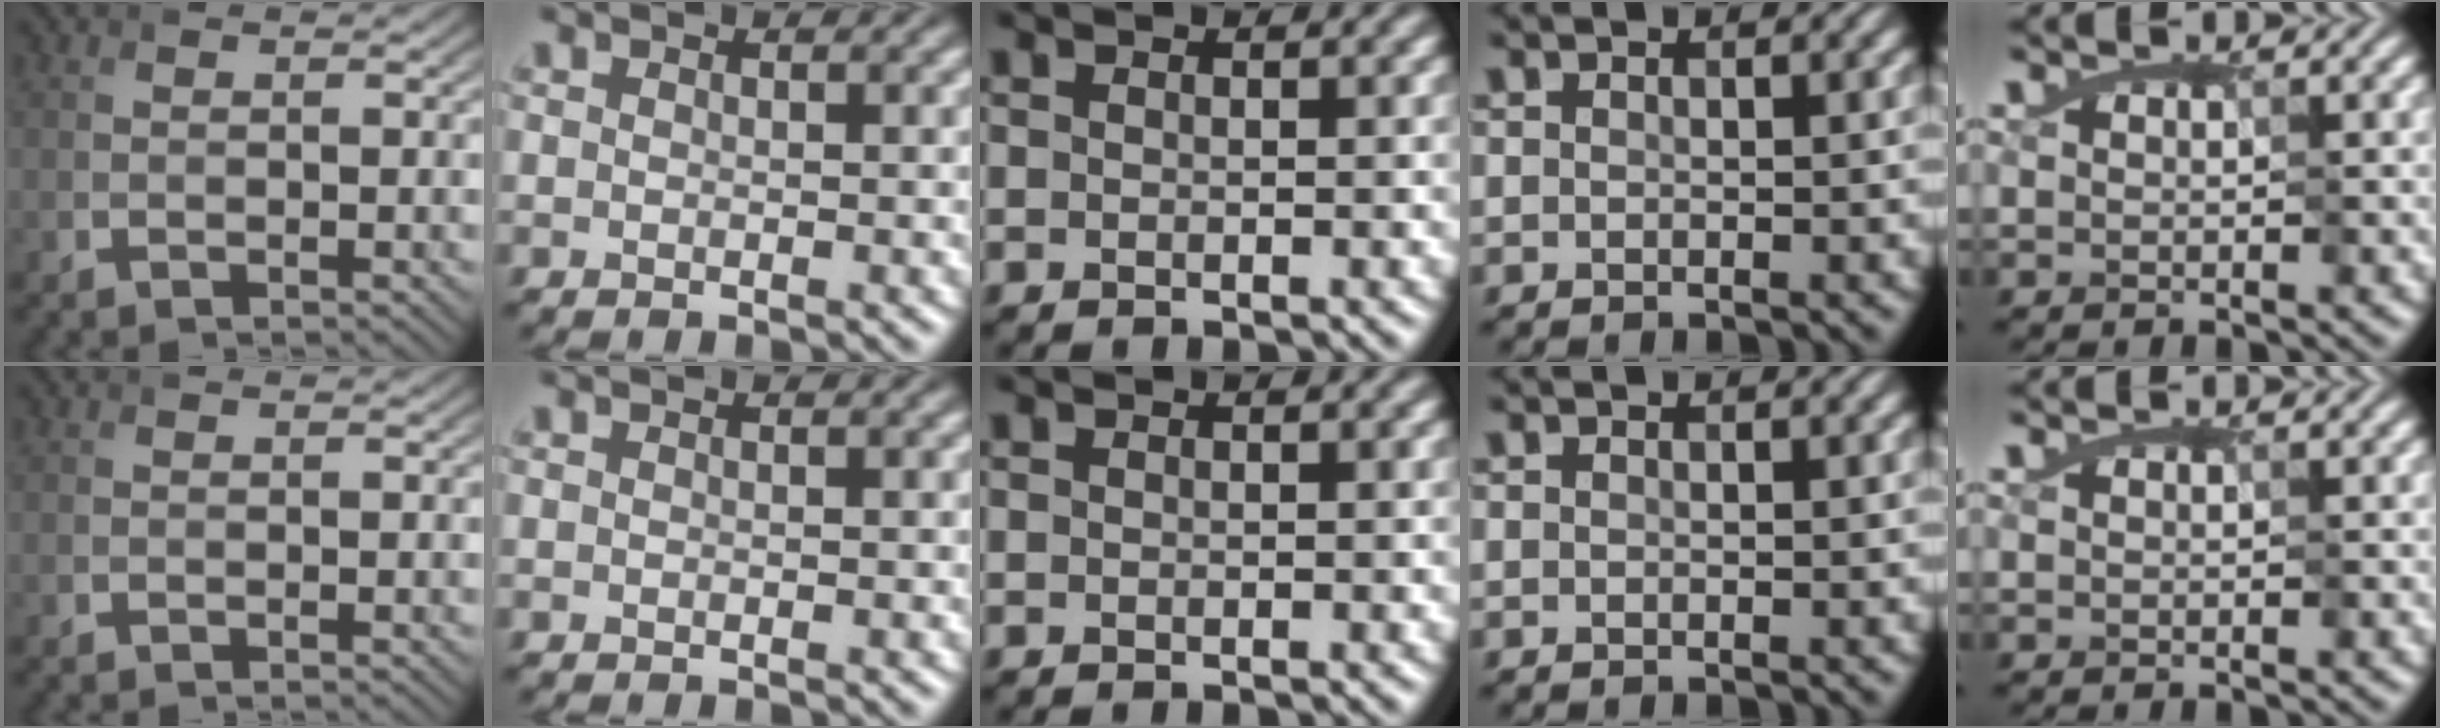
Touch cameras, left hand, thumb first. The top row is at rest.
{}